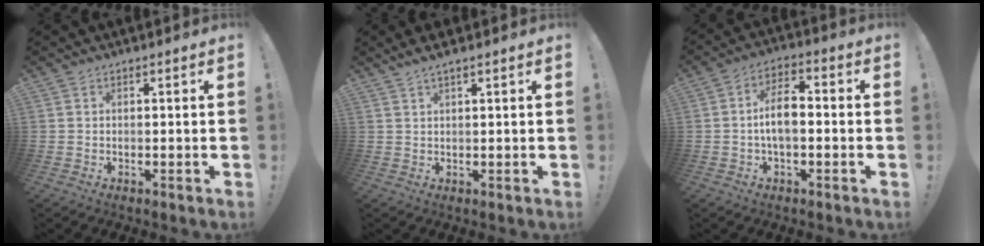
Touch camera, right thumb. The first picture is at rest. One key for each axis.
{"total": 2.7, "fx": 1.9, "fy": -0.2, "fz": 1.9, "tx": -0.043, "ty": -0.006, "tz": 0.035}
{"total": 9.0, "fx": -1.0, "fy": 4.4, "fz": 7.8, "tx": -0.146, "ty": 0.014, "tz": -0.016}